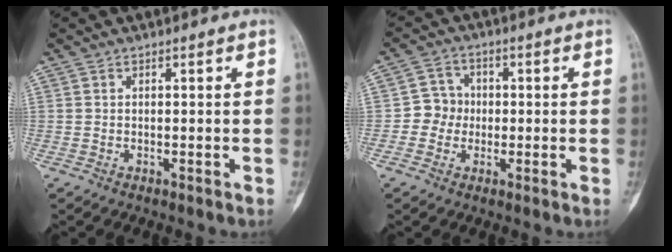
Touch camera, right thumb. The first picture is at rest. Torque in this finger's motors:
{"motor_torque": [0.17, 0.38, 0.18, -0.46, -0.03]}